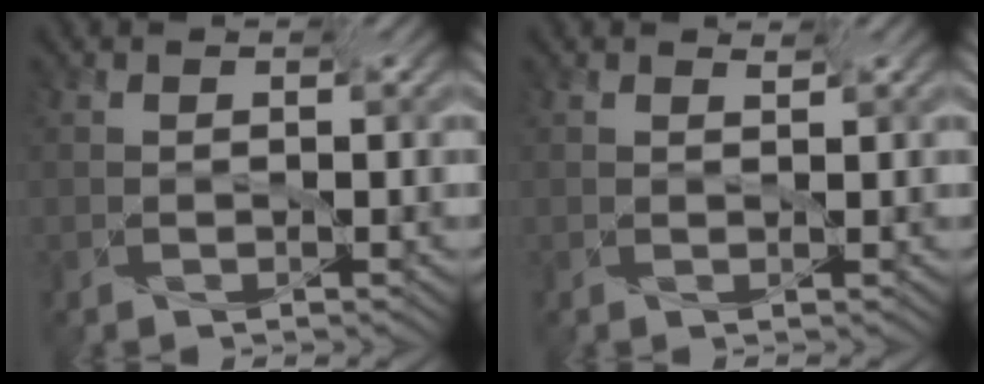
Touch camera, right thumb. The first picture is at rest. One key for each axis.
{"total": 1.3, "fx": 1.3, "fy": 0.0, "fz": -0.1, "tx": 0.005, "ty": -0.006, "tz": 0.023}